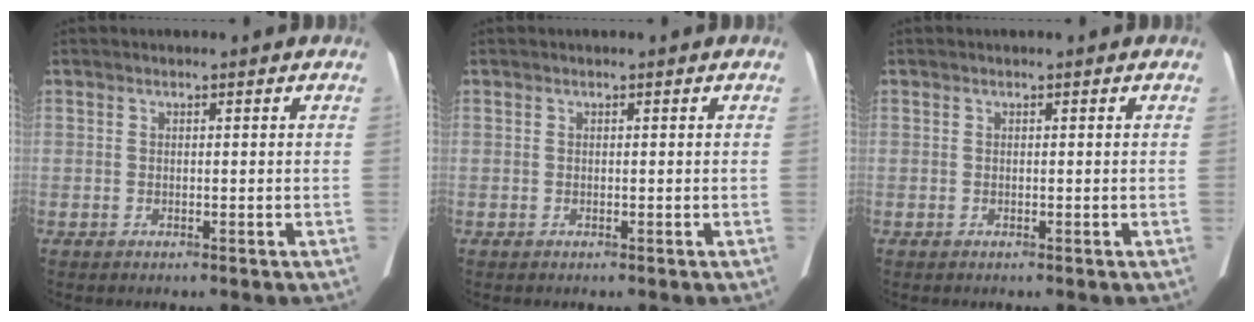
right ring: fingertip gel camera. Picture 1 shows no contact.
{"total": 0.0}
{"total": 0.0}